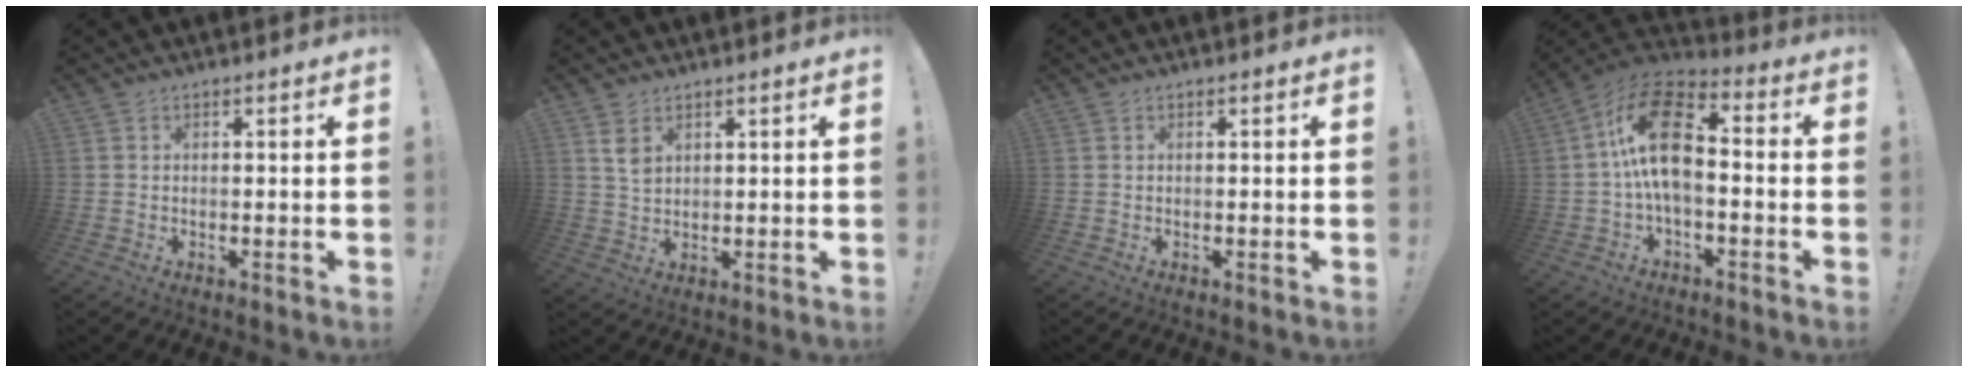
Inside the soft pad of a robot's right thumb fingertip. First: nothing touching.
{"total": 4.0, "force": [2.2, 2.3, 2.5], "torque": [-0.030, -0.012, 0.037]}
{"total": 0.0}
{"total": 16.6, "force": [0.7, 9.6, 13.6], "torque": [-0.241, 0.021, 0.016]}